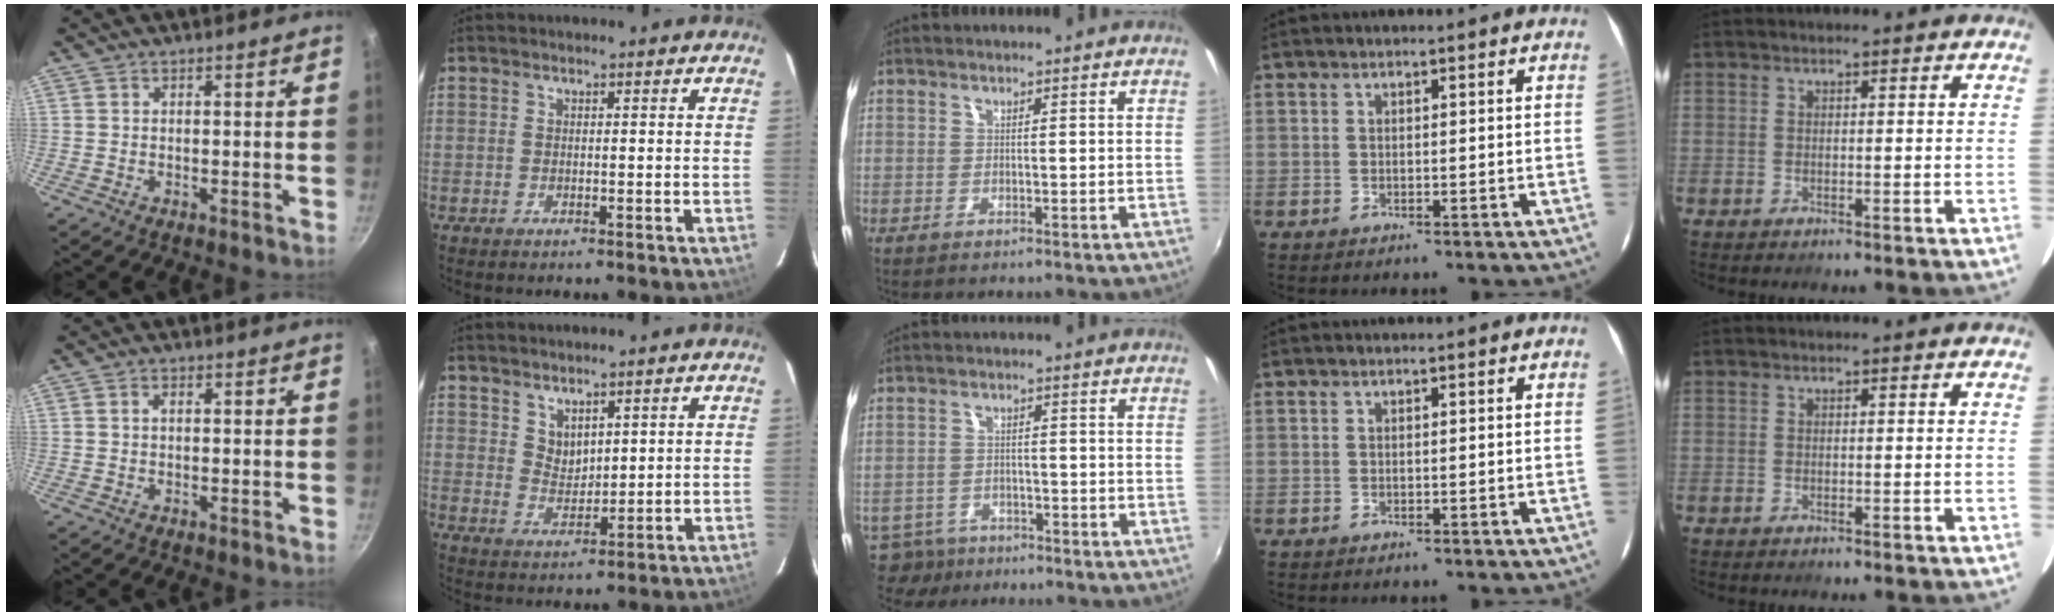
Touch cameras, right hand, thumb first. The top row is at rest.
{"thumb": {"total": 1.1, "force": [0.1, 0.8, 0.8], "torque": [-0.014, 0.005, 0.001]}, "index": {"total": 4.0, "force": [3.0, 2.2, 1.5], "torque": [-0.020, 0.000, 0.060]}, "middle": {"total": 6.6, "force": [-5.3, 3.7, 1.4], "torque": [-0.047, -0.002, -0.086]}}